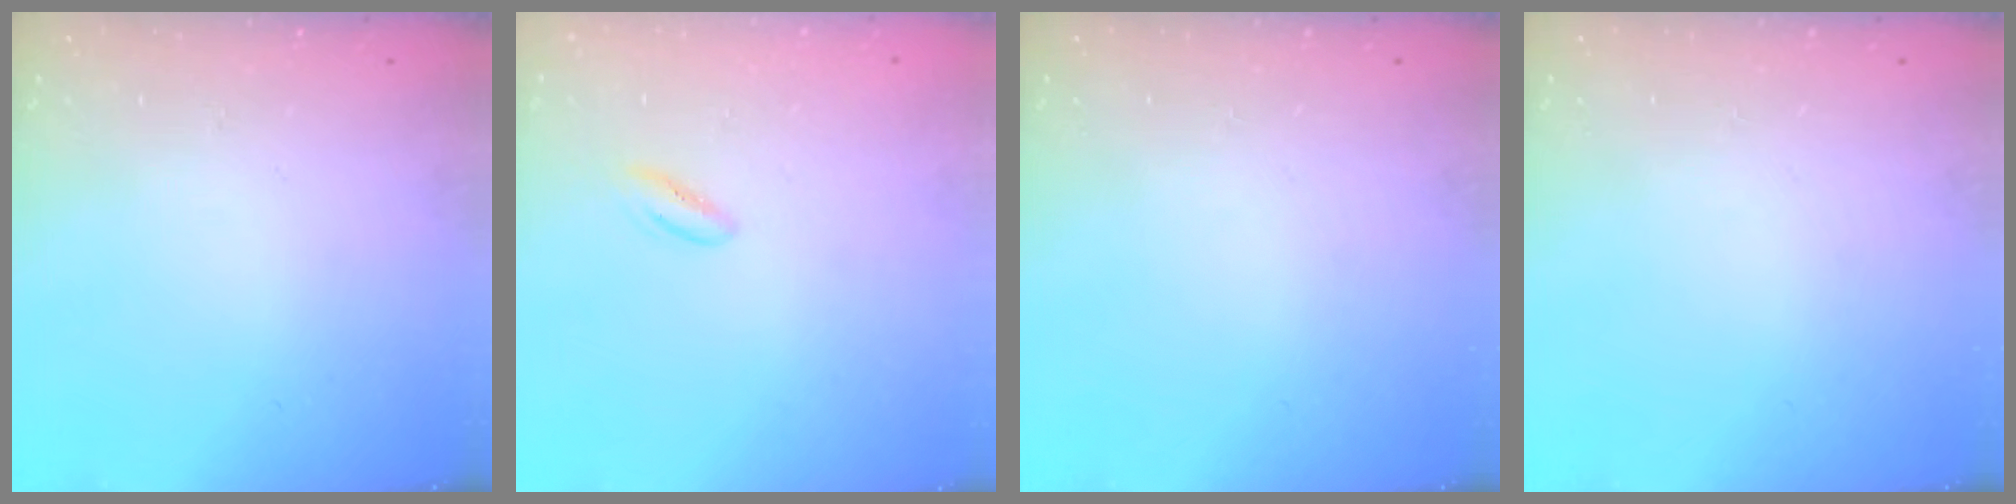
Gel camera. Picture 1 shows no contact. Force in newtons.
{"total": 2.6, "press": 2.5, "slide": 0.6}
{"total": 0.0}
{"total": 0.0}